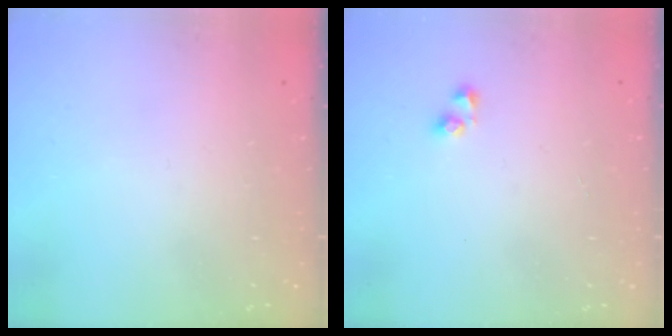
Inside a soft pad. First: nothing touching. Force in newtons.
{"total": 3.1, "press": 3.1, "slide": 0.2}